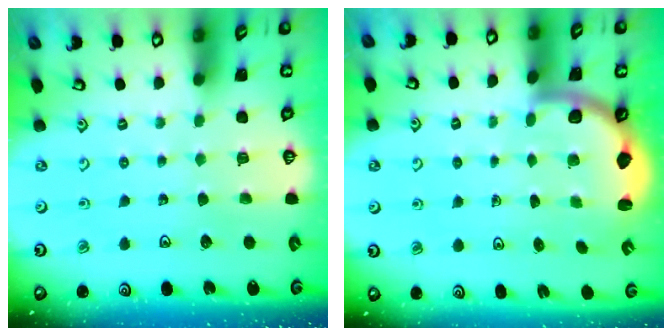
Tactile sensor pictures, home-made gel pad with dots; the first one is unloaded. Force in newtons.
{"total": 2.5, "press": 2.5, "slide": 0.6}